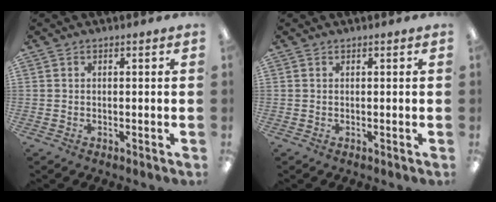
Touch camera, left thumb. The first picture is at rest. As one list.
[{"total": 0.0}]